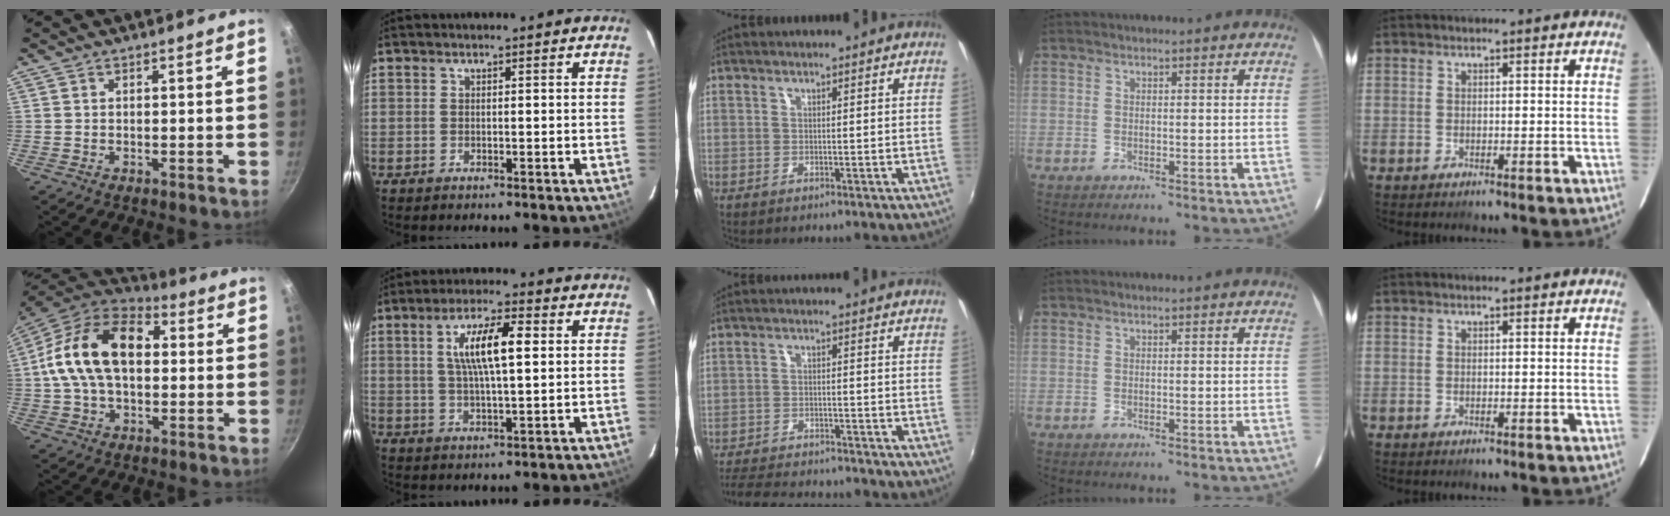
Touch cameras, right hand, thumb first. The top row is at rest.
{"thumb": {"total": 19.4, "force": [1.8, 12.3, 14.9], "torque": [-0.244, 0.033, 0.013]}, "index": {"total": 9.6, "force": [2.3, 2.3, 9.1], "torque": [-0.164, 0.010, 0.042]}, "middle": {"total": 11.6, "force": [-10.6, 2.2, 4.3], "torque": [-0.104, -0.016, -0.165]}}